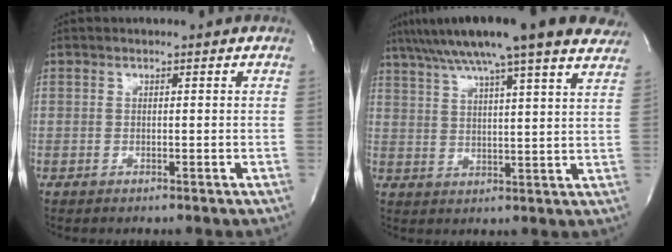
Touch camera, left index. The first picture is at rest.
{"total": 22.3, "force": [18.0, 1.7, 13.1], "torque": [-0.214, 0.033, 0.239]}